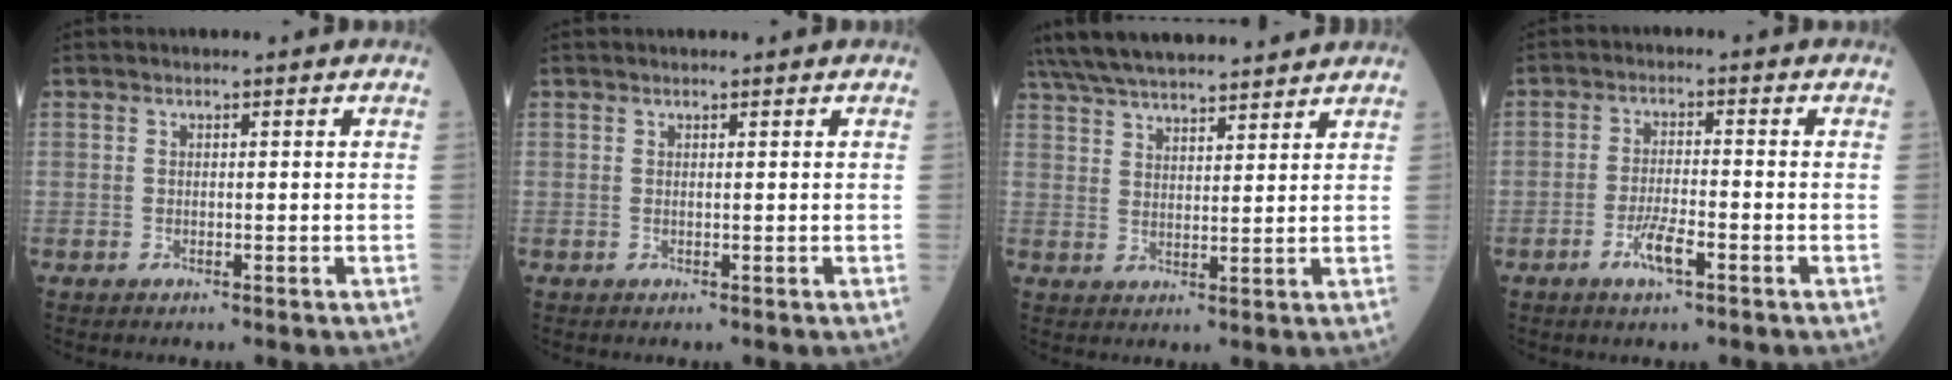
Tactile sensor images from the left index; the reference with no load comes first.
{"total": 1.3, "force": [1.2, 0.2, 0.4], "torque": [-0.009, 0.014, 0.018]}
{"total": 18.8, "force": [16.9, 3.7, 7.5], "torque": [-0.144, 0.048, 0.267]}
{"total": 4.3, "force": [-2.3, 0.7, 3.5], "torque": [-0.074, -0.001, -0.040]}